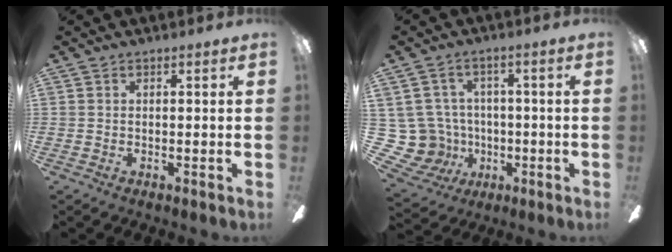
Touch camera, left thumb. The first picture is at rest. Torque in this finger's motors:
{"motor_torque": [0.02, 0.02, -0.48, 0.21, 0.01]}